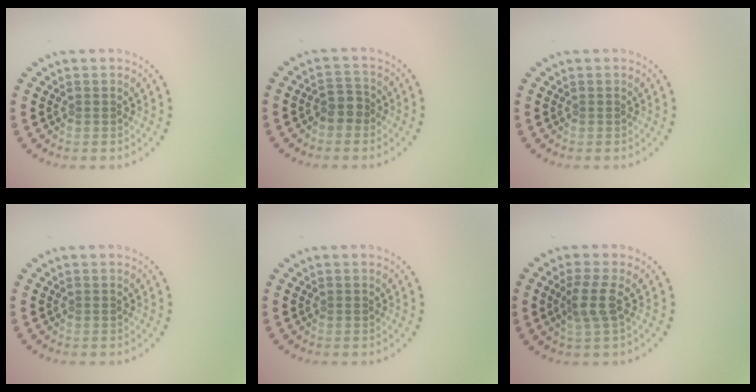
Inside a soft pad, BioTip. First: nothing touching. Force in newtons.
{"total": 2.0, "press": 1.9, "slide": 0.8}
{"total": 0.0}
{"total": 0.0}
{"total": 0.0}
{"total": 2.4, "press": 2.0, "slide": 1.4}